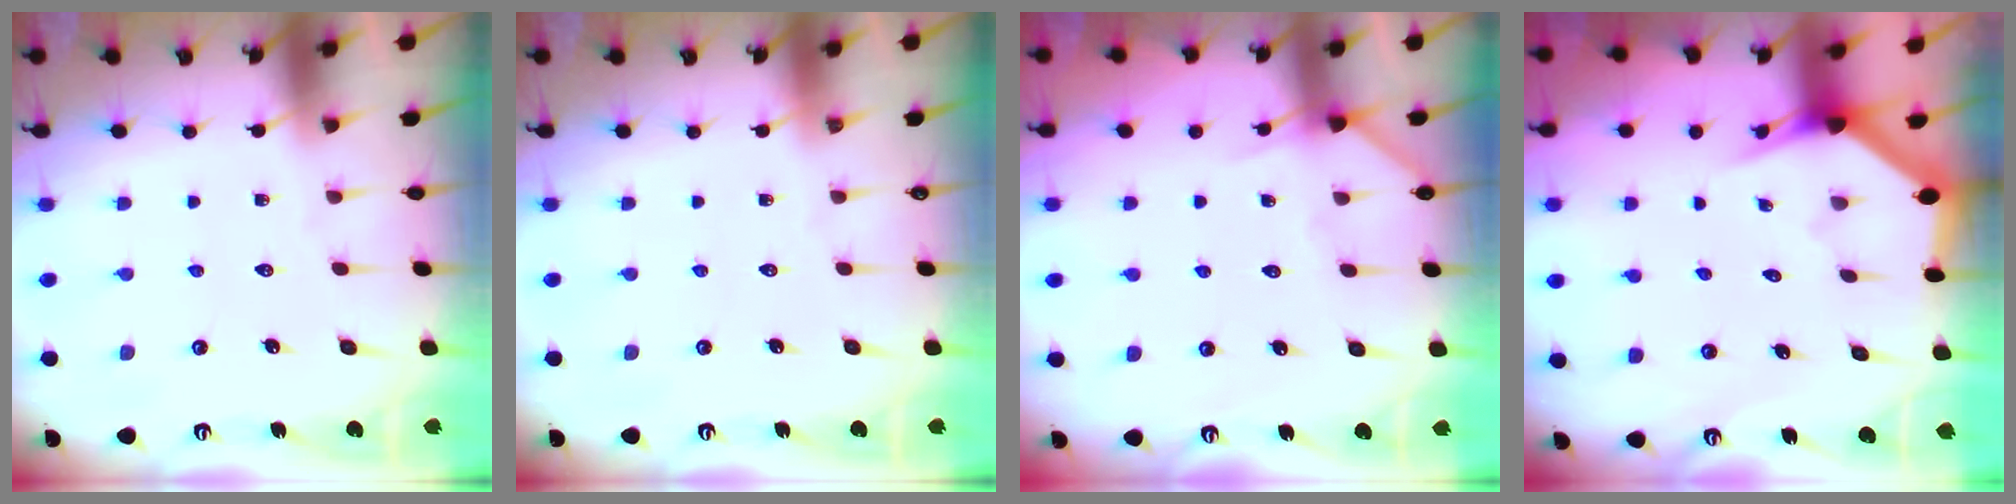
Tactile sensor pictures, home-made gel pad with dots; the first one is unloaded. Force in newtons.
{"total": 0.0}
{"total": 4.8, "press": 4.8, "slide": 0.6}
{"total": 2.8, "press": 2.8, "slide": 0.1}